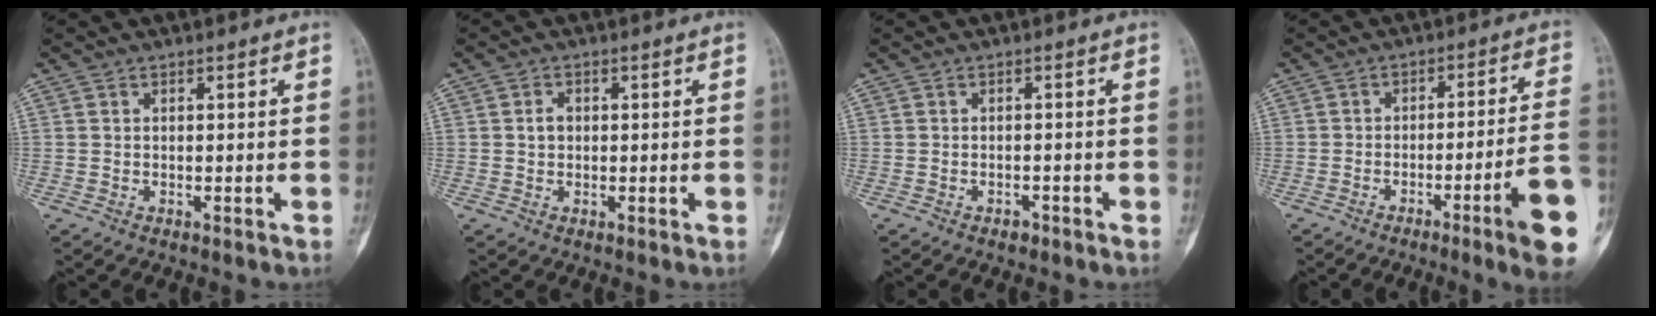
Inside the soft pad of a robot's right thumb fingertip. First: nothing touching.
{"total": 2.0, "force": [0.1, 1.6, 1.2], "torque": [-0.013, 0.007, 0.001]}
{"total": 1.2, "force": [-0.9, 0.6, 0.6], "torque": [-0.011, 0.005, -0.013]}
{"total": 13.7, "force": [-5.5, 0.3, 12.5], "torque": [-0.158, 0.021, -0.079]}